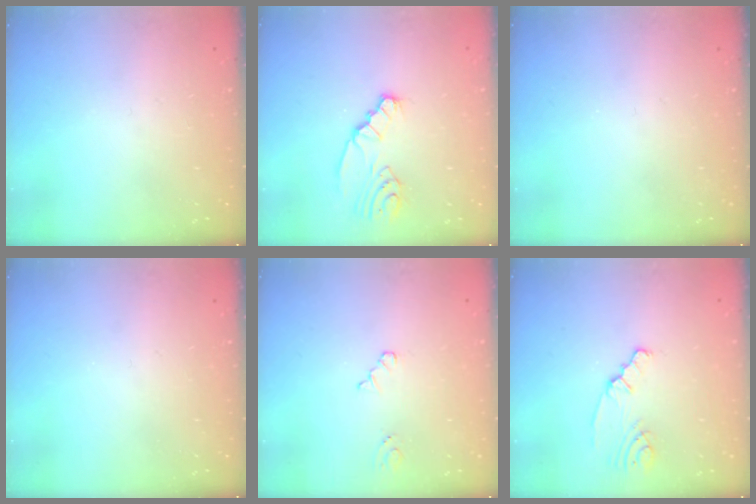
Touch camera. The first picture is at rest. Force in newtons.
{"total": 2.8, "press": 2.8, "slide": 0.3}
{"total": 0.0}
{"total": 0.0}
{"total": 3.5, "press": 3.5, "slide": 0.5}
{"total": 2.2, "press": 2.2, "slide": 0.4}